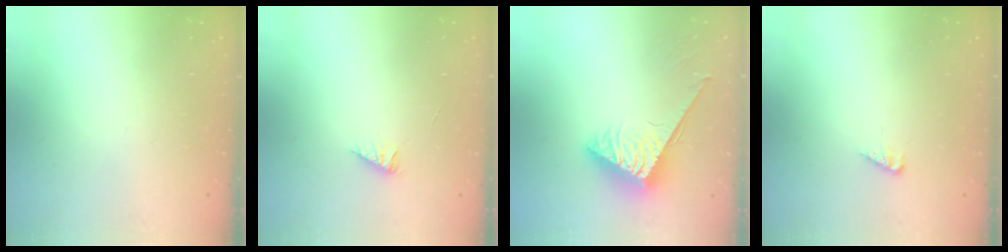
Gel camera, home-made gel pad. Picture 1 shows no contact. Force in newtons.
{"total": 2.2, "press": 2.2, "slide": 0.5}
{"total": 3.8, "press": 3.7, "slide": 0.4}
{"total": 2.6, "press": 2.6, "slide": 0.2}